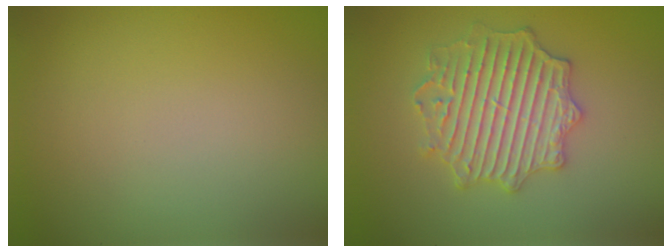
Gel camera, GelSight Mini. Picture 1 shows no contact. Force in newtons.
{"total": 4.7, "press": 4.6, "slide": 0.9}